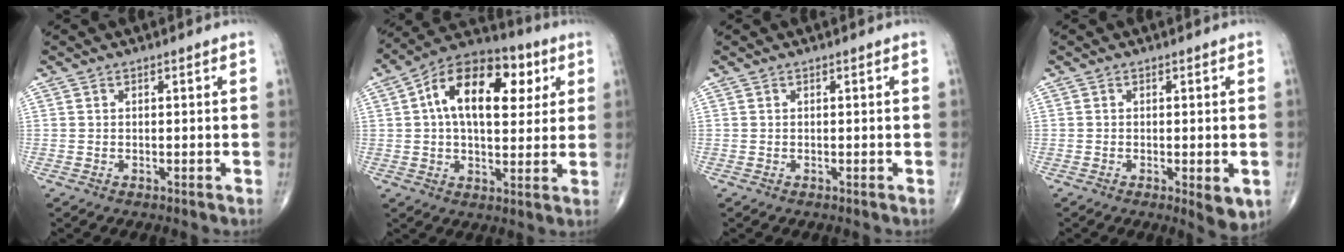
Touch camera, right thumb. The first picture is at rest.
{"total": 18.7, "force": [5.0, 10.6, 14.5], "torque": [-0.198, 0.015, 0.068]}
{"total": 0.0}
{"total": 4.4, "force": [-1.2, 1.5, 3.9], "torque": [-0.052, -0.011, -0.016]}